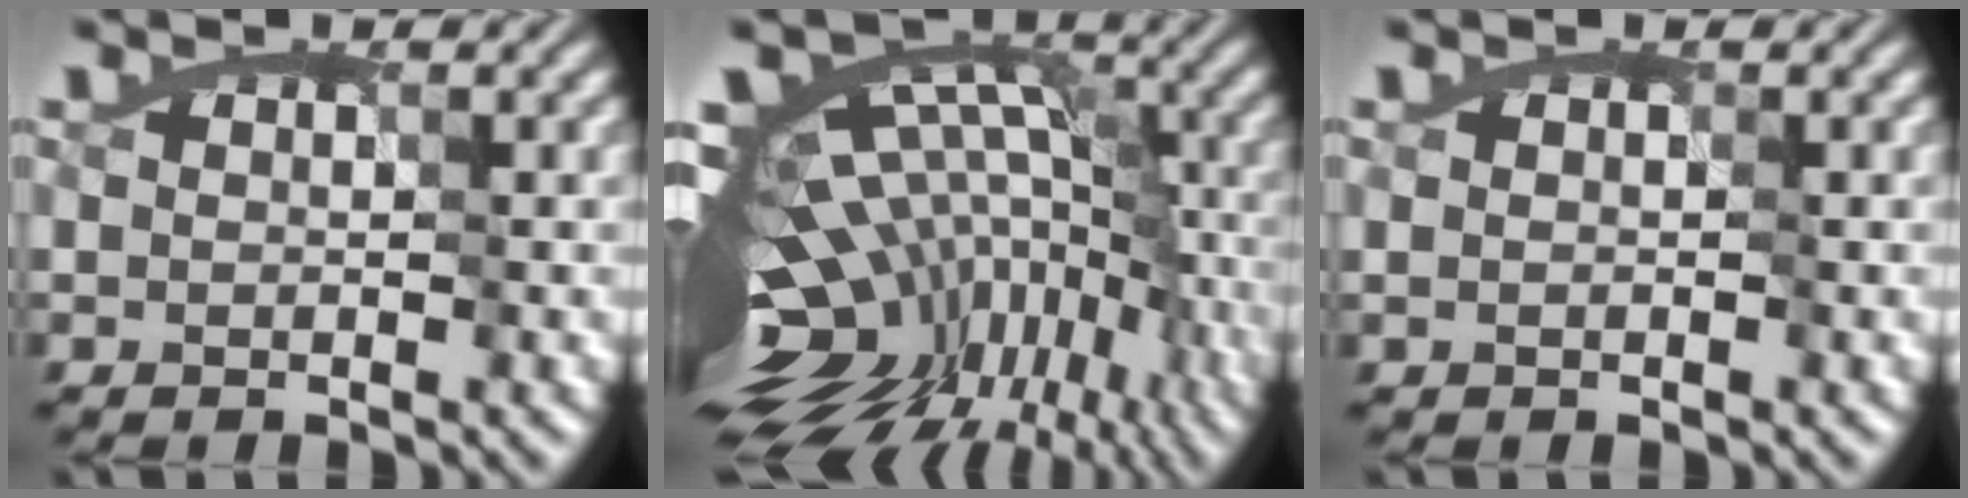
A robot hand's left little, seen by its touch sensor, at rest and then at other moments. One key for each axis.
{"total": 15.7, "fx": -6.5, "fy": 9.3, "fz": 10.8, "tx": -0.172, "ty": 0.013, "tz": -0.072}
{"total": 0.0}